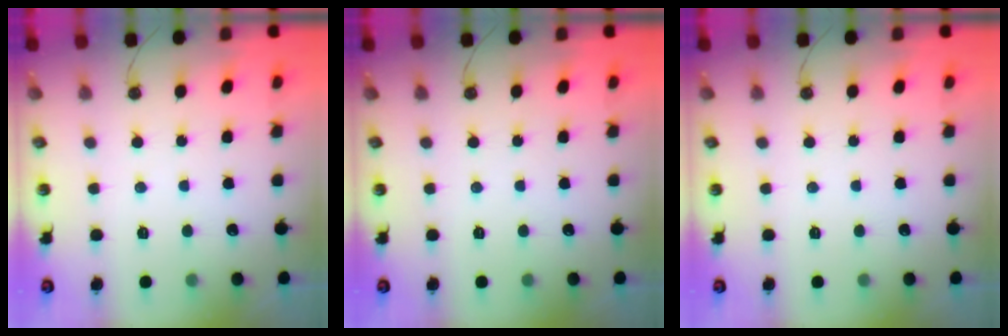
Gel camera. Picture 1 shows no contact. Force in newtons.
{"total": 0.0}
{"total": 0.0}